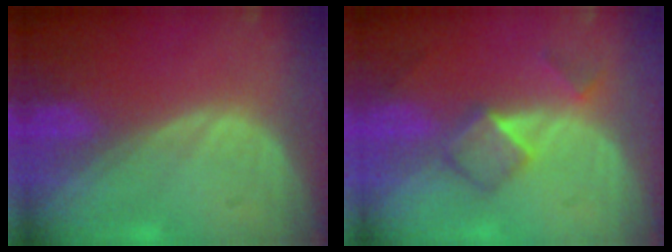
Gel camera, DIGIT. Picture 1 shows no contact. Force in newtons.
{"total": 5.2, "press": 4.6, "slide": 2.4}